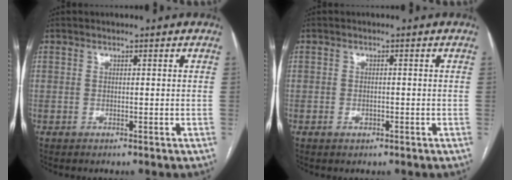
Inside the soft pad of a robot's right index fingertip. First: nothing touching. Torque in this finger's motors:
{"motor_torque": [-0.16, -0.10, 0.03, -0.03]}